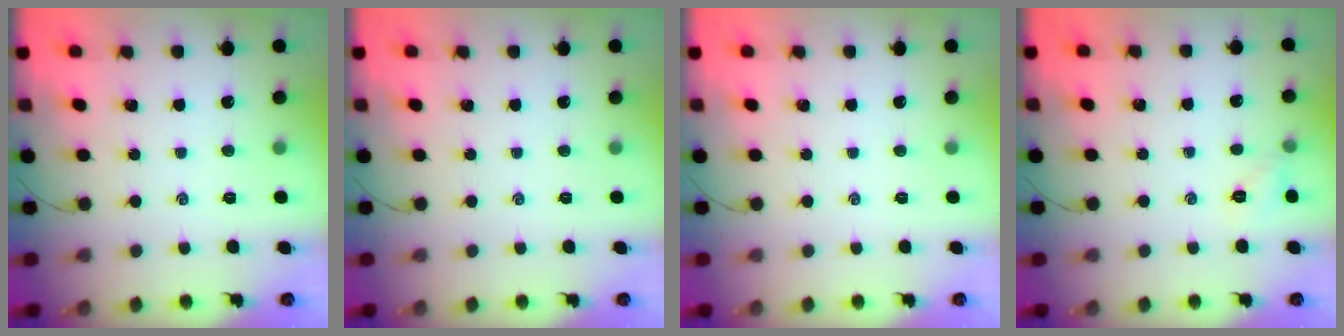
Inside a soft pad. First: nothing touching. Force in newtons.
{"total": 0.0}
{"total": 0.0}
{"total": 5.9, "press": 5.7, "slide": 1.6}